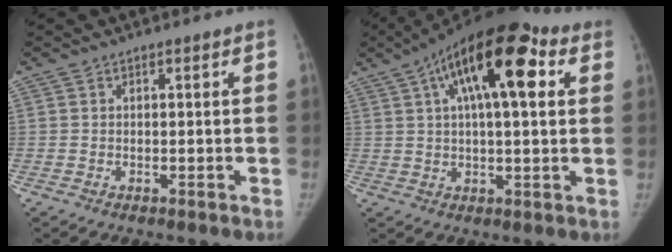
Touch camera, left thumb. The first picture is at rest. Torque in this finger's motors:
{"motor_torque": [1.71, 2.29, 1.47, -1.30, 0.13]}